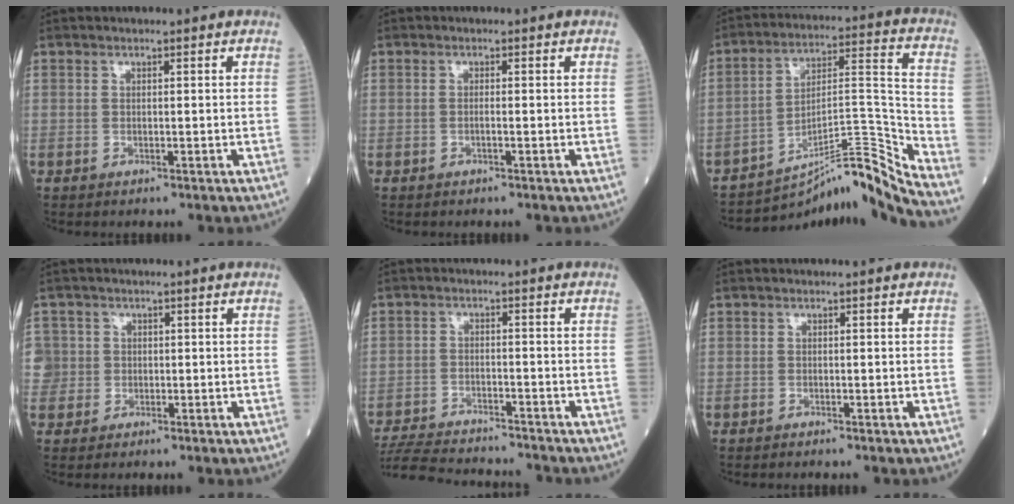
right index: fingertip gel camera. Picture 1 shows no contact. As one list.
[{"total": 0.7, "force": [-0.3, 0.0, 0.6], "torque": [-0.012, 0.000, -0.005]}, {"total": 15.4, "force": [-14.6, -2.9, 4.2], "torque": [-0.046, 0.045, -0.236]}, {"total": 3.2, "force": [-0.3, 3.2, -0.1], "torque": [0.011, 0.013, -0.008]}, {"total": 13.9, "force": [-13.0, 2.2, 4.5], "torque": [-0.091, -0.010, -0.198]}, {"total": 0.6, "force": [-0.6, 0.0, 0.2], "torque": [-0.004, -0.001, -0.011]}]